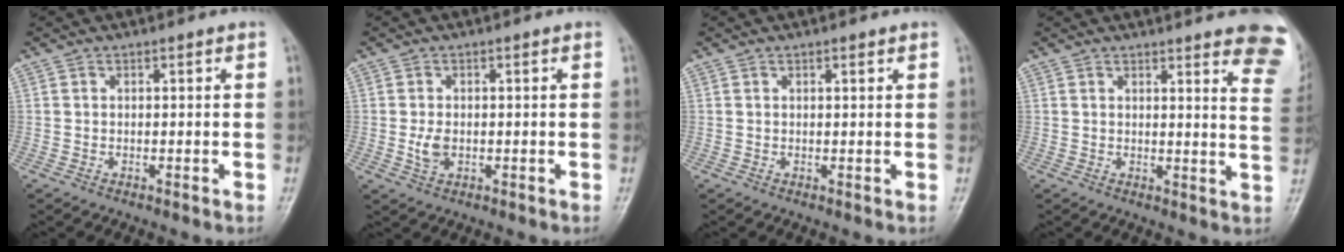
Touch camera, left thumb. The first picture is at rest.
{"total": 3.0, "force": [-0.3, 1.9, 2.2], "torque": [-0.043, -0.001, -0.005]}
{"total": 1.1, "force": [0.6, 0.3, 0.8], "torque": [-0.012, -0.001, 0.009]}
{"total": 13.5, "force": [10.4, 2.5, 8.3], "torque": [-0.065, -0.058, 0.097]}